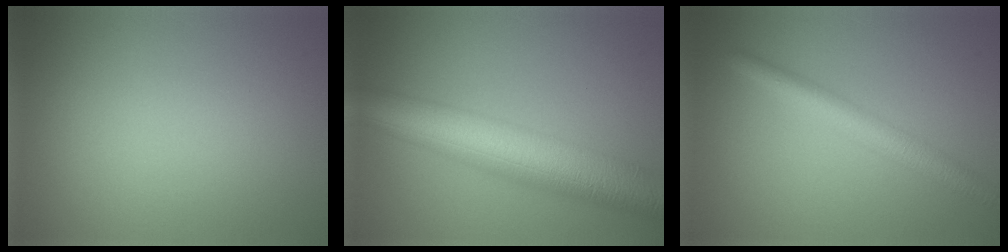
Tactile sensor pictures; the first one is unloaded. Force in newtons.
{"total": 10.7, "press": 10.7, "slide": 0.3}
{"total": 3.6, "press": 3.6, "slide": 0.2}